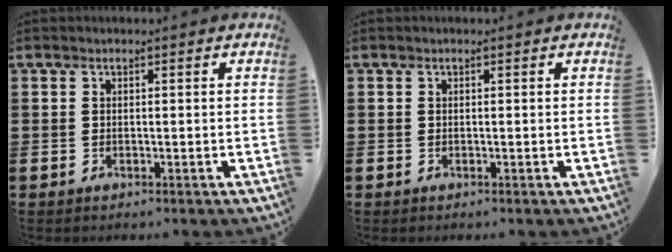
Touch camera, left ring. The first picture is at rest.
{"total": 0.0}